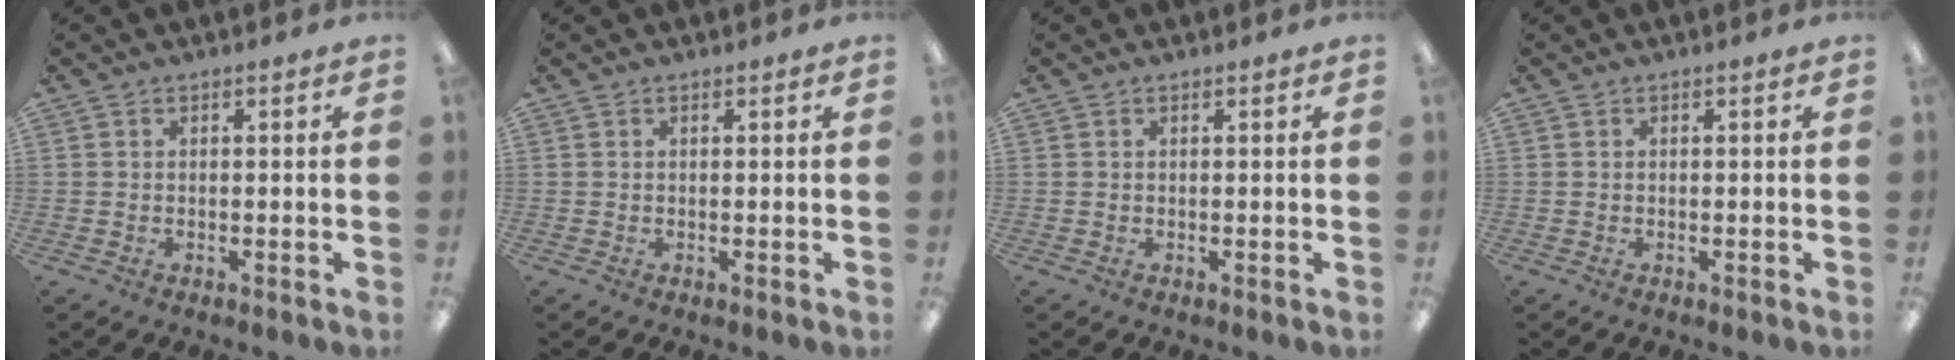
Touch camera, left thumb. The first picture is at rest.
{"total": 0.0}
{"total": 0.0}
{"total": 0.0}